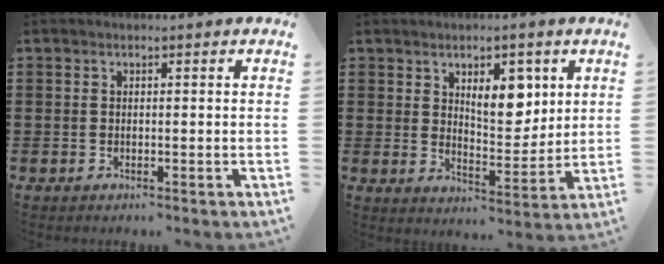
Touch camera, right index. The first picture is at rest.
{"total": 7.4, "force": [3.4, 3.9, 5.2], "torque": [-0.076, -0.007, 0.053]}